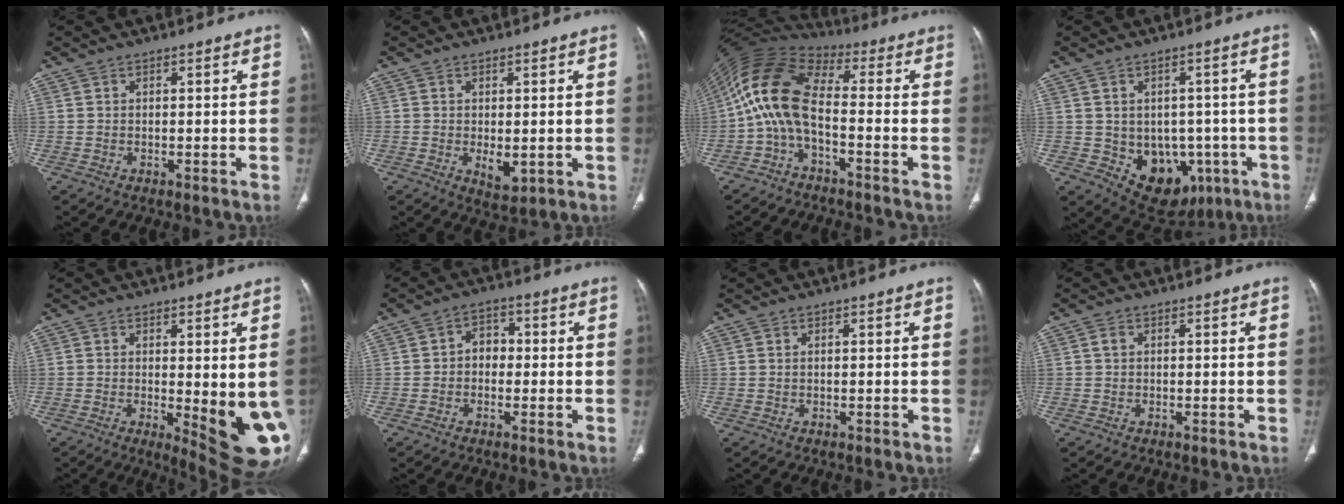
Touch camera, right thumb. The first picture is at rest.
{"total": 4.2, "force": [-0.6, 2.4, 3.5], "torque": [-0.045, -0.010, 0.000]}
{"total": 12.4, "force": [-2.5, 6.0, 10.6], "torque": [-0.207, 0.058, -0.063]}
{"total": 13.5, "force": [-3.6, 10.2, 8.2], "torque": [-0.072, 0.016, -0.024]}
{"total": 11.5, "force": [-1.6, 3.4, 10.9], "torque": [-0.132, -0.026, -0.010]}
{"total": 4.2, "force": [-0.4, 3.4, 2.5], "torque": [-0.016, 0.017, -0.017]}
{"total": 0.0}
{"total": 1.1, "force": [0.2, 0.9, 0.6], "torque": [-0.009, 0.001, 0.002]}